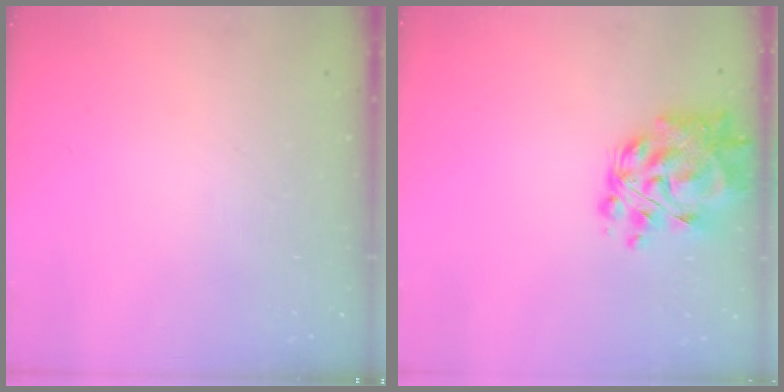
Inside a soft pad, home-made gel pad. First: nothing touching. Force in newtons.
{"total": 12.9, "press": 12.3, "slide": 4.1}